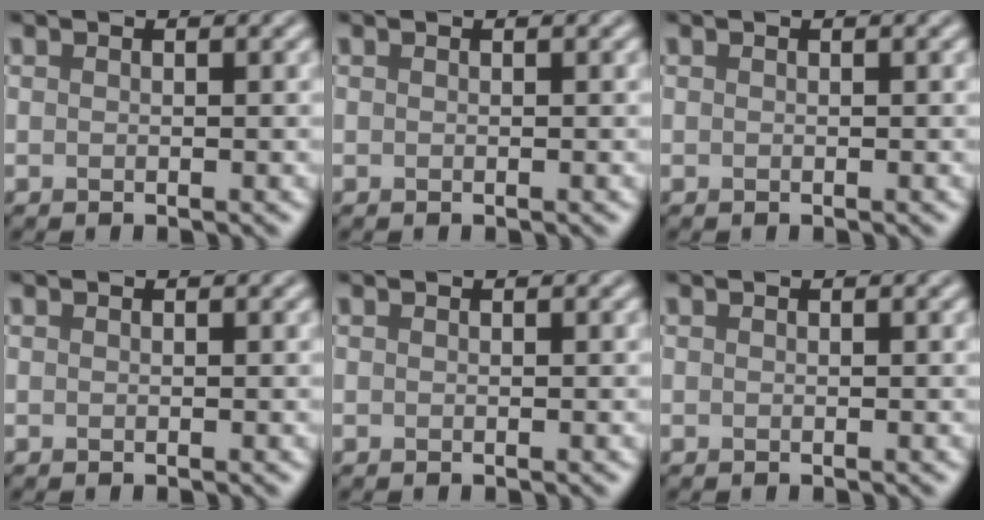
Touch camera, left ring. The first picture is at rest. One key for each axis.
{"total": 0.0}
{"total": 0.0}
{"total": 0.0}
{"total": 0.0}
{"total": 0.0}